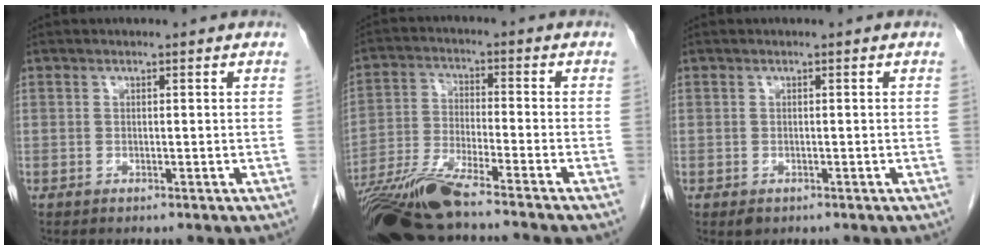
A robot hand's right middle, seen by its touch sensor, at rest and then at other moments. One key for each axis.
{"total": 13.6, "fx": -11.0, "fy": -0.7, "fz": 7.8, "tx": -0.150, "ty": -0.028, "tz": -0.196}
{"total": 1.0, "fx": -0.6, "fy": 0.6, "fz": 0.5, "tx": -0.010, "ty": 0.000, "tz": -0.003}